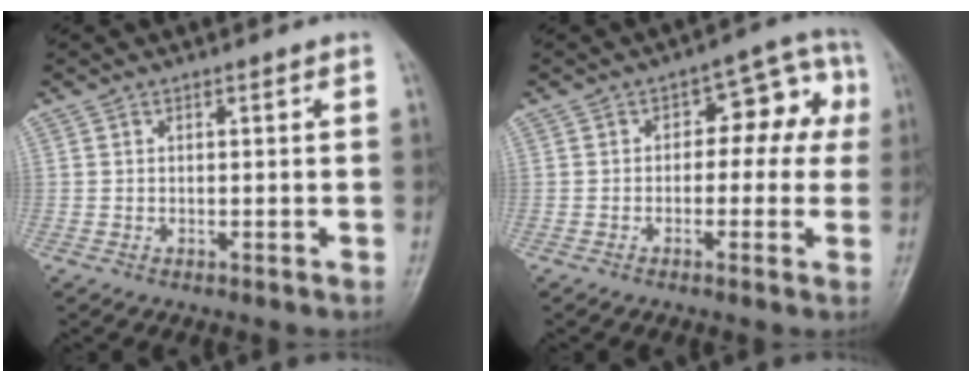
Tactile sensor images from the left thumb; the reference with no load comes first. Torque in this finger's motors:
{"motor_torque": [-0.07, 0.33, -0.07, 0.00, 0.08]}